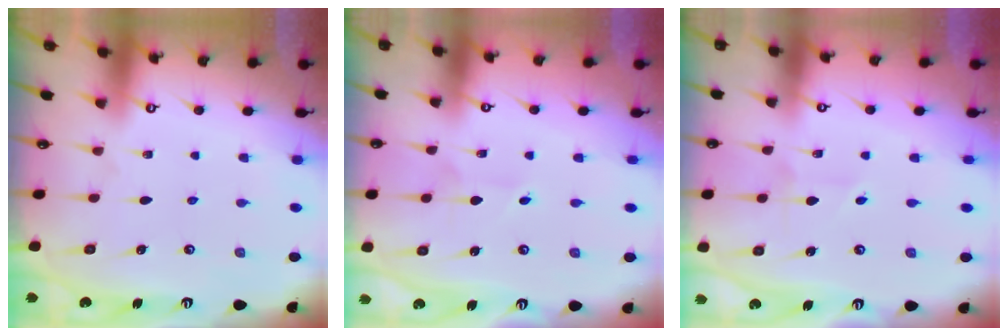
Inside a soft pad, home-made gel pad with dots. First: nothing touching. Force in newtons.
{"total": 1.6, "press": 1.5, "slide": 0.1}
{"total": 2.3, "press": 2.3, "slide": 0.3}